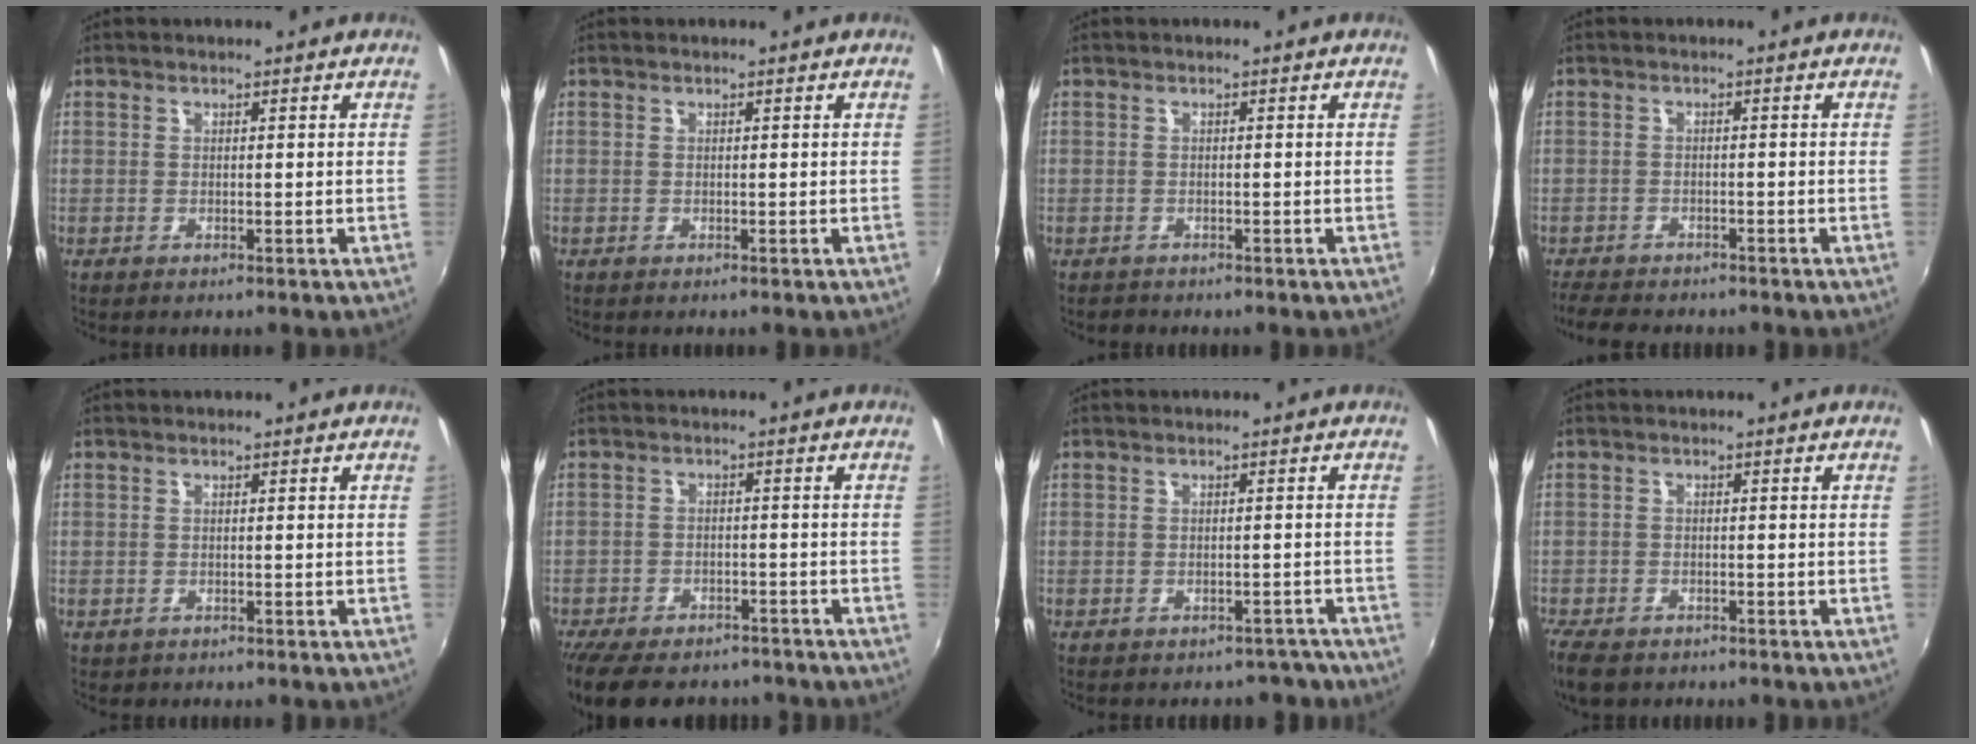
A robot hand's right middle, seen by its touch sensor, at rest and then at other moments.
{"total": 0.0}
{"total": 1.2, "force": [-0.9, 0.8, -0.1], "torque": [-0.002, 0.001, -0.016]}
{"total": 6.1, "force": [-5.5, 1.9, 1.9], "torque": [-0.059, -0.017, -0.093]}
{"total": 0.7, "force": [-0.3, 0.7, 0.1], "torque": [-0.003, -0.003, -0.004]}
{"total": 15.0, "force": [-12.0, 6.4, 6.3], "torque": [-0.147, -0.016, -0.176]}
{"total": 5.7, "force": [-4.9, 2.8, 0.9], "torque": [-0.001, 0.014, -0.047]}
{"total": 6.7, "force": [-5.0, 3.2, 3.0], "torque": [-0.086, -0.025, -0.095]}